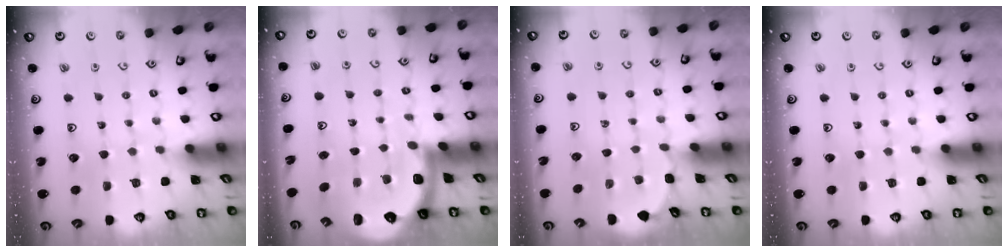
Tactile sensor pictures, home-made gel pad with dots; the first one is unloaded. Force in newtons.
{"total": 5.7, "press": 5.3, "slide": 2.0}
{"total": 0.9, "press": 0.9, "slide": 0.1}
{"total": 0.0}